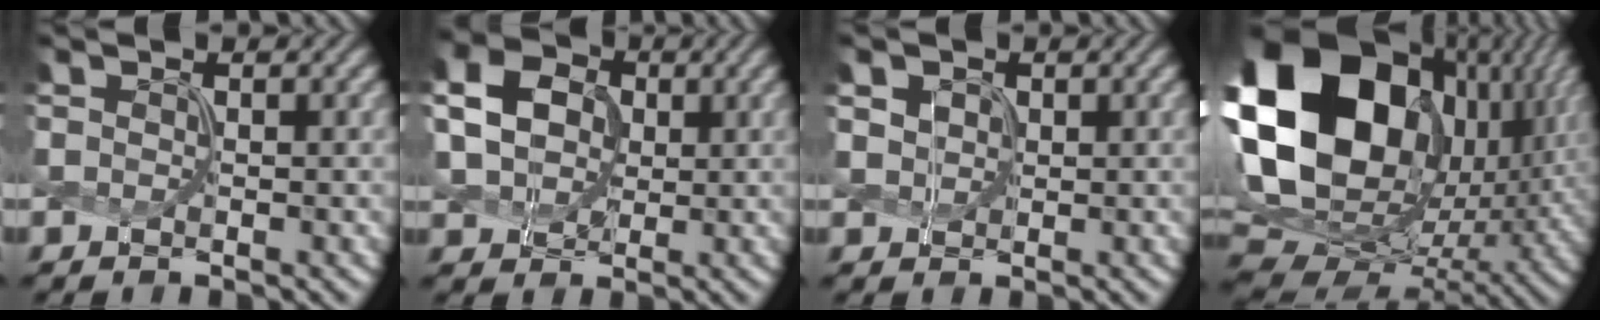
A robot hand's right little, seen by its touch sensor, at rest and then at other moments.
{"total": 3.9, "force": [0.3, 3.4, 1.9], "torque": [-0.079, 0.007, 0.026]}
{"total": 0.7, "force": [0.0, 0.3, -0.6], "torque": [-0.015, -0.003, 0.031]}
{"total": 20.8, "force": [4.3, 15.4, 13.3], "torque": [-0.322, 0.008, 0.126]}